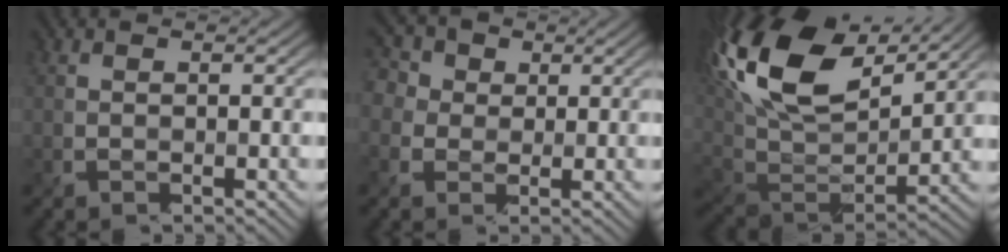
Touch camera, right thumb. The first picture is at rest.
{"total": 9.3, "force": [3.6, 7.1, 4.9], "torque": [-0.148, 0.039, 0.051]}
{"total": 17.8, "force": [8.7, 8.4, 13.0], "torque": [-0.326, 0.053, 0.164]}